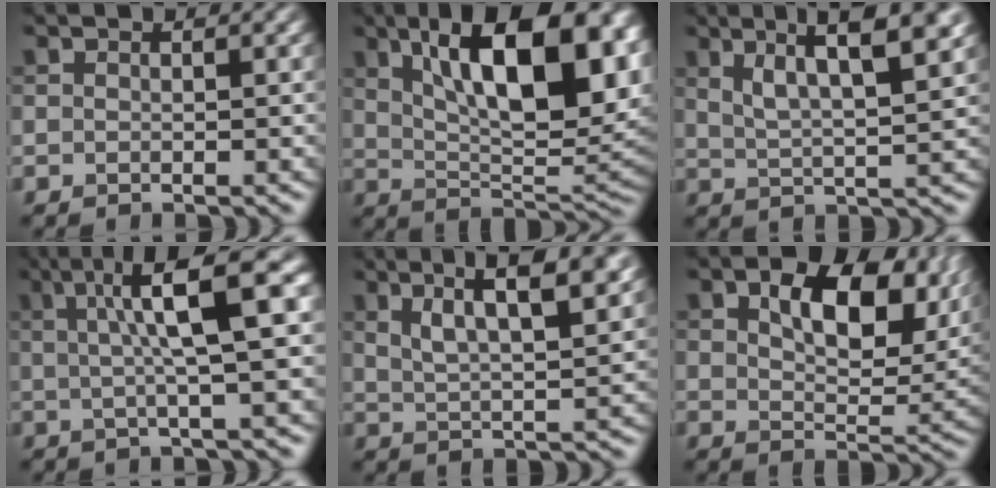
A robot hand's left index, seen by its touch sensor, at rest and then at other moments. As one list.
[{"total": 15.3, "force": [6.0, 5.6, 12.9], "torque": [-0.187, 0.007, 0.095]}, {"total": 8.0, "force": [4.2, 1.9, 6.5], "torque": [-0.092, 0.017, 0.064]}, {"total": 9.1, "force": [2.2, 1.4, 8.7], "torque": [-0.116, 0.020, 0.029]}, {"total": 8.2, "force": [4.3, 2.3, 6.6], "torque": [-0.091, 0.016, 0.064]}, {"total": 10.1, "force": [3.7, 5.5, 7.6], "torque": [-0.120, -0.008, 0.067]}]